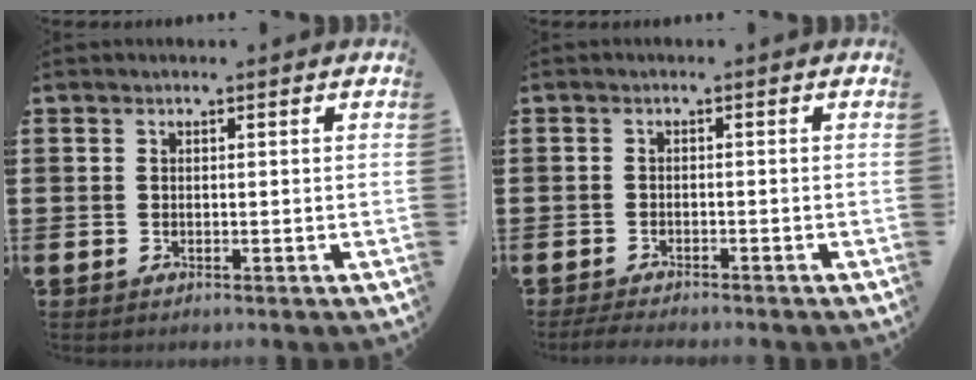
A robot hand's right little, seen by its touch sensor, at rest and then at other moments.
{"total": 1.6, "force": [-1.5, 0.1, 0.5], "torque": [-0.009, 0.004, -0.031]}